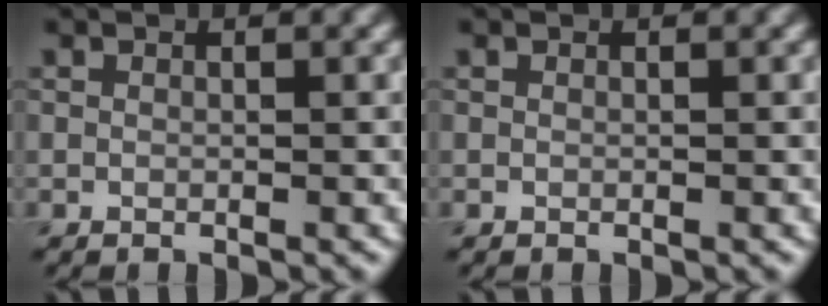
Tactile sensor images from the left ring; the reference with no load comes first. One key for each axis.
{"total": 0.0}